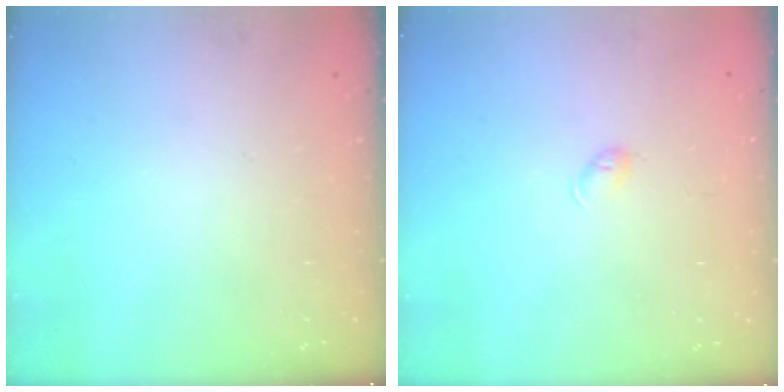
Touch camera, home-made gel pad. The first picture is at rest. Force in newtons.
{"total": 3.7, "press": 3.6, "slide": 0.6}